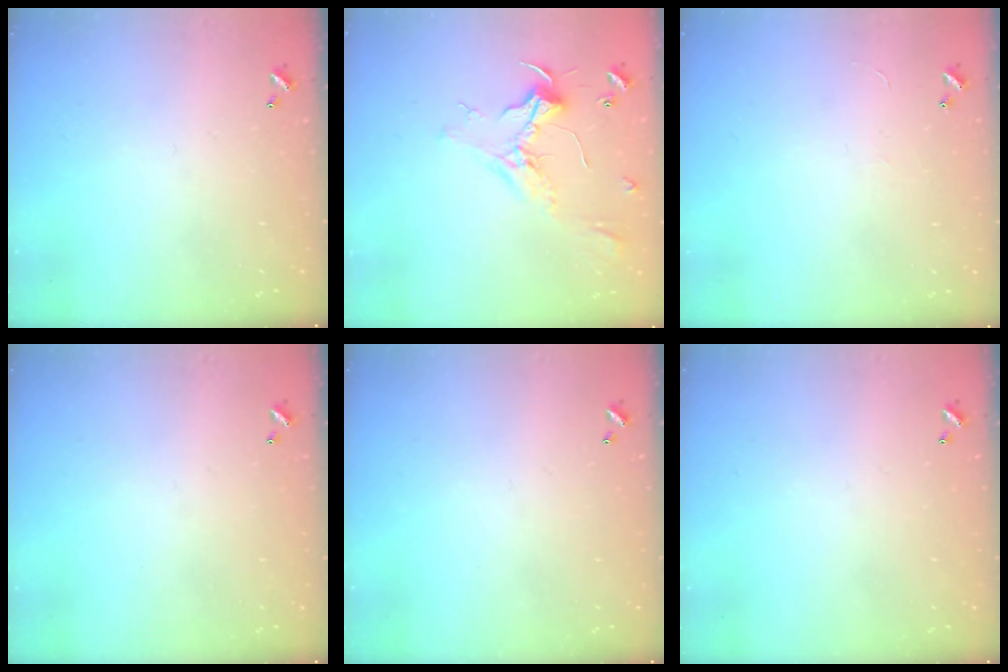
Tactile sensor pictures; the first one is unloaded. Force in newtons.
{"total": 2.5, "press": 2.4, "slide": 0.8}
{"total": 2.3, "press": 2.3, "slide": 0.4}
{"total": 0.0}
{"total": 0.0}
{"total": 0.0}